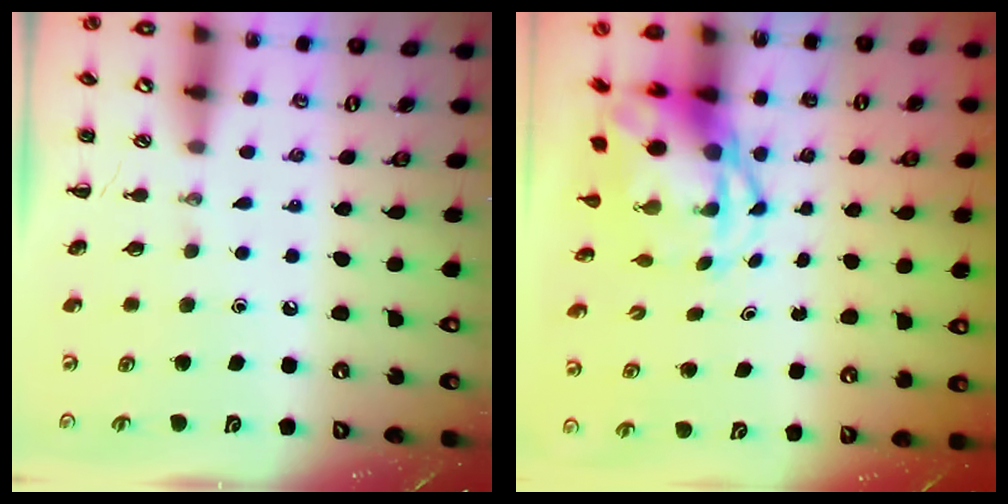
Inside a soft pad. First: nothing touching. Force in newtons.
{"total": 5.1, "press": 4.9, "slide": 1.4}